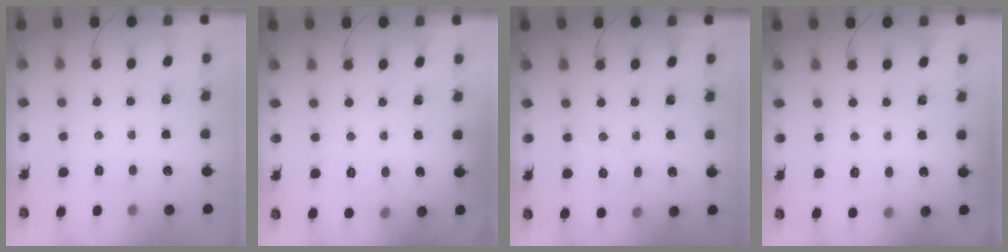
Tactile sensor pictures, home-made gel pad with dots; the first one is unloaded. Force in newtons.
{"total": 6.8, "press": 6.6, "slide": 1.6}
{"total": 4.0, "press": 3.8, "slide": 1.4}
{"total": 5.5, "press": 5.3, "slide": 1.6}